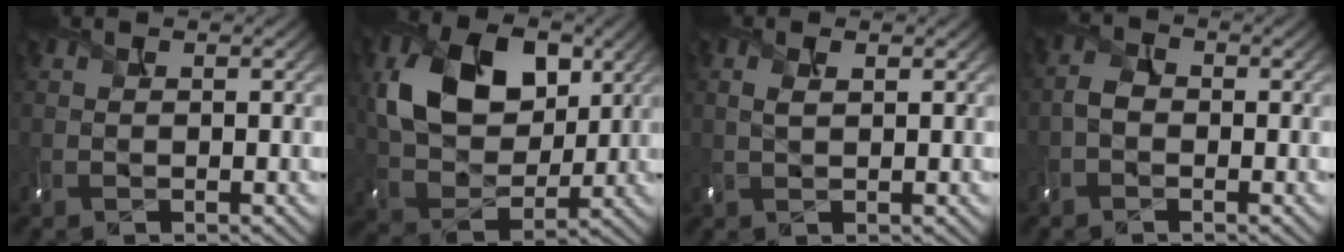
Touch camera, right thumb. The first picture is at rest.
{"total": 11.8, "force": [3.6, 8.2, 7.7], "torque": [-0.160, -0.002, 0.066]}
{"total": 1.1, "force": [0.6, 0.4, 0.9], "torque": [-0.023, 0.004, 0.013]}
{"total": 1.7, "force": [-0.9, 1.3, 0.7], "torque": [-0.017, 0.005, -0.023]}